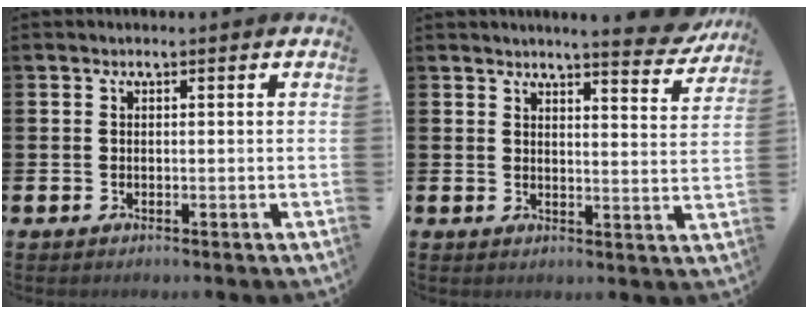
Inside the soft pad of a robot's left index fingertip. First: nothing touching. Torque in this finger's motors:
{"motor_torque": [0.83, -1.31, 0.28, 0.07]}